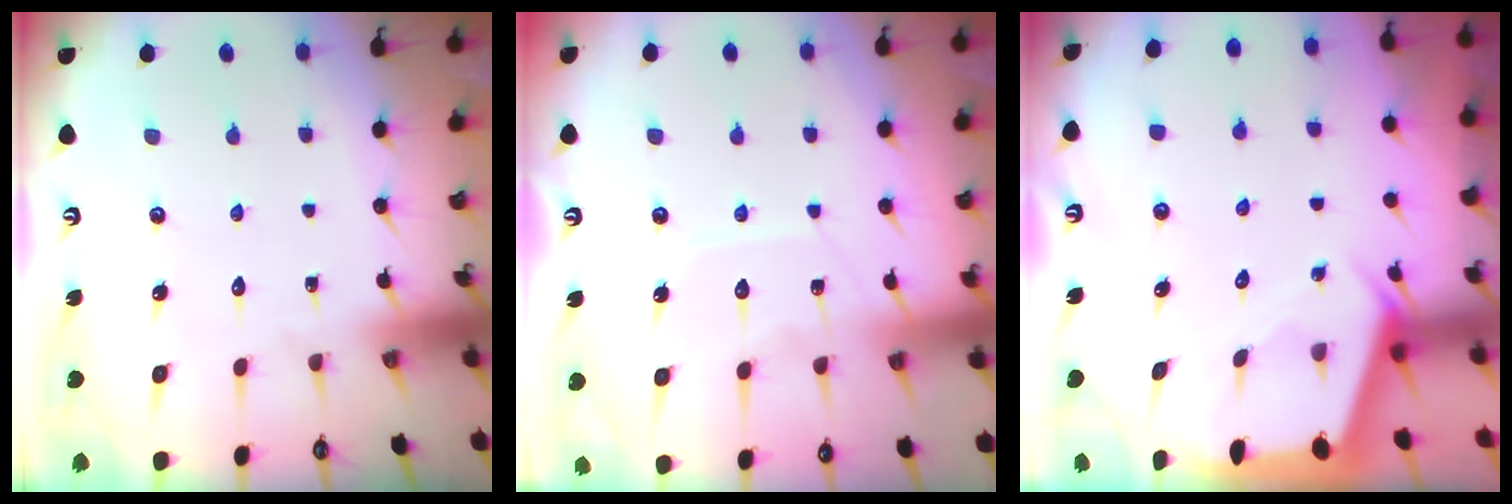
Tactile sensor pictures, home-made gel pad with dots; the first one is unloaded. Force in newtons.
{"total": 7.4, "press": 7.4, "slide": 0.8}
{"total": 2.4, "press": 2.4, "slide": 0.3}